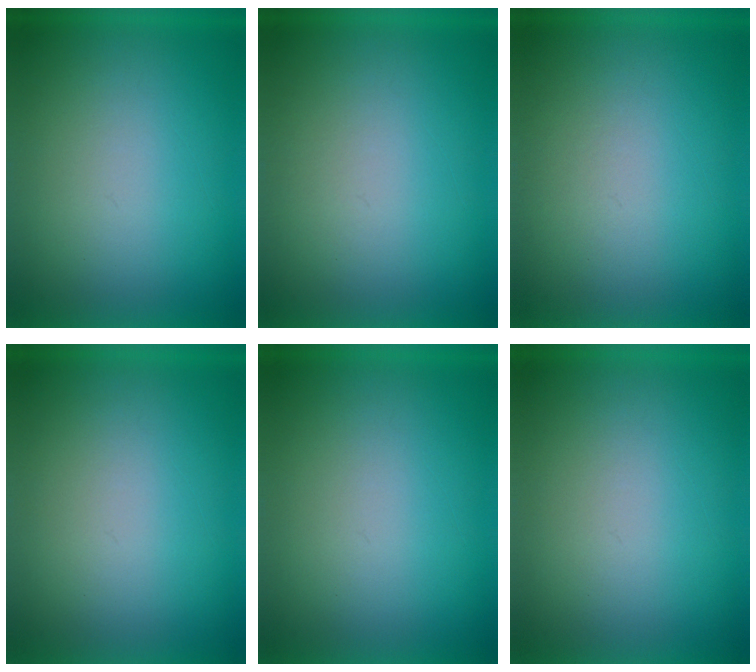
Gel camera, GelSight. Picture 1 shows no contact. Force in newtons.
{"total": 1.1}
{"total": 1.4}
{"total": 0.0}
{"total": 0.0}
{"total": 0.0}